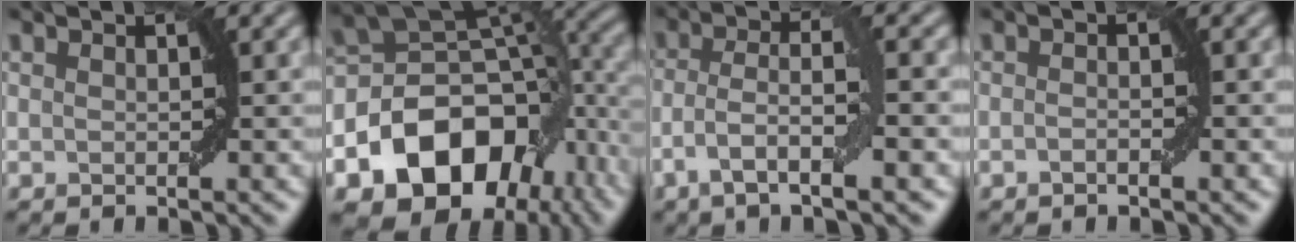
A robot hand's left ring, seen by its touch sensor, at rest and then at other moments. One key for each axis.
{"total": 14.5, "fx": -5.6, "fy": 10.5, "fz": 8.2, "tx": -0.137, "ty": -0.013, "tz": -0.094}
{"total": 5.4, "fx": -2.3, "fy": 1.0, "fz": 4.8, "tx": -0.091, "ty": 0.006, "tz": -0.046}
{"total": 0.8, "fx": -0.5, "fy": 0.1, "fz": 0.6, "tx": -0.012, "ty": 0.003, "tz": -0.009}